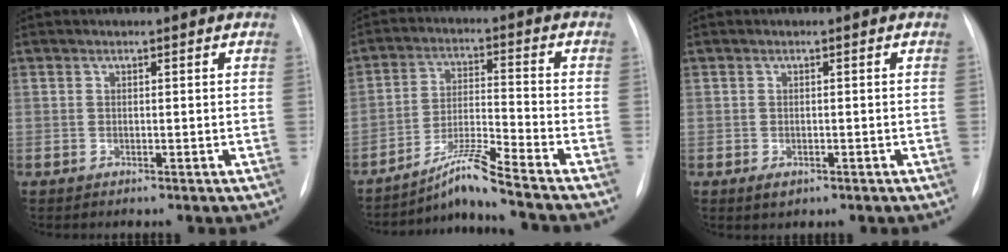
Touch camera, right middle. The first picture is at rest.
{"total": 8.7, "force": [-7.6, -2.2, 3.7], "torque": [-0.075, -0.010, -0.137]}
{"total": 1.5, "force": [-0.7, 0.8, 1.1], "torque": [-0.016, -0.001, -0.001]}